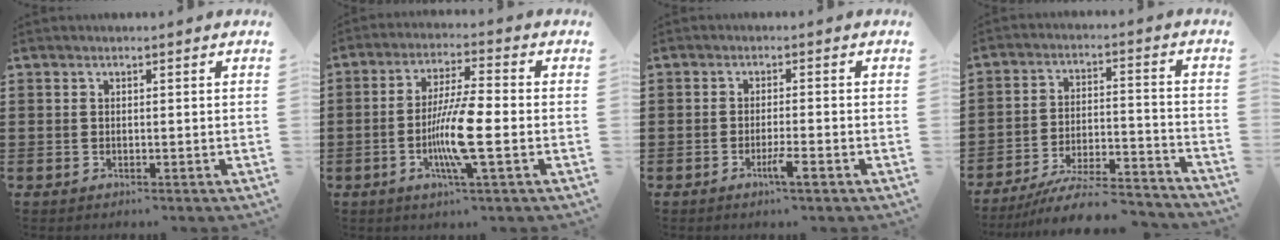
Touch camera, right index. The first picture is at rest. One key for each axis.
{"total": 9.8, "fx": -2.3, "fy": 1.4, "fz": 9.4, "tx": -0.188, "ty": -0.012, "tz": -0.049}
{"total": 3.2, "fx": -1.9, "fy": 0.1, "fz": 2.5, "tx": -0.048, "ty": -0.007, "tz": -0.035}
{"total": 8.8, "fx": -8.0, "fy": 1.1, "fz": 3.6, "tx": -0.064, "ty": 0.012, "tz": -0.154}